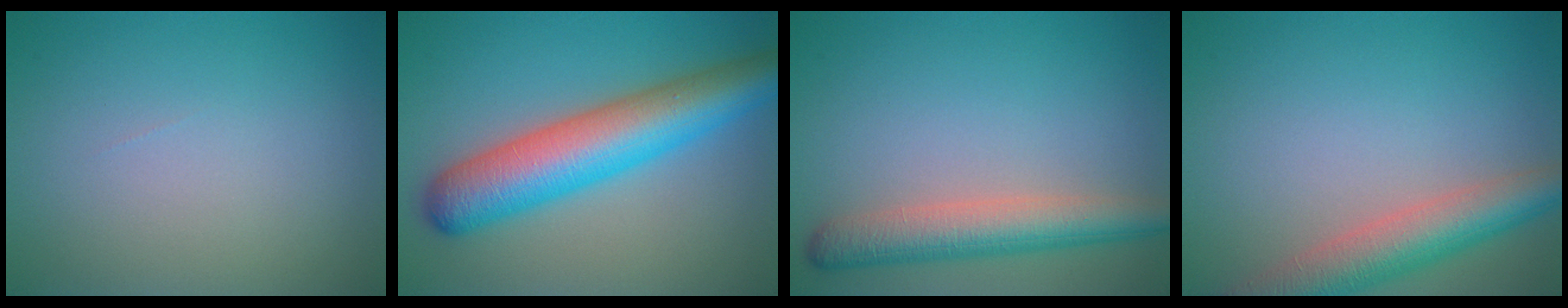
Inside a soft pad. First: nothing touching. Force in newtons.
{"total": 9.0, "press": 9.0, "slide": 0.2}
{"total": 5.2, "press": 5.2, "slide": 0.2}
{"total": 5.9, "press": 5.8, "slide": 0.2}